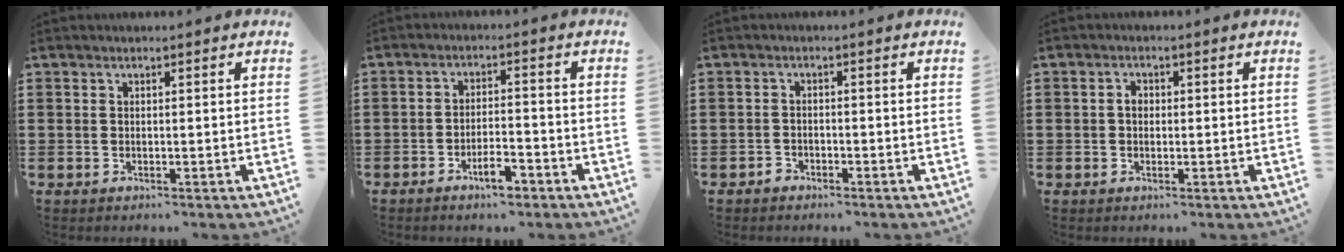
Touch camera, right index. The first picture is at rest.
{"total": 4.6, "force": [-3.1, 1.3, 3.1], "torque": [-0.058, 0.006, -0.060]}
{"total": 1.3, "force": [-1.2, 0.5, 0.1], "torque": [-0.005, 0.002, -0.025]}
{"total": 1.7, "force": [0.0, 1.2, 1.3], "torque": [-0.025, 0.006, -0.001]}